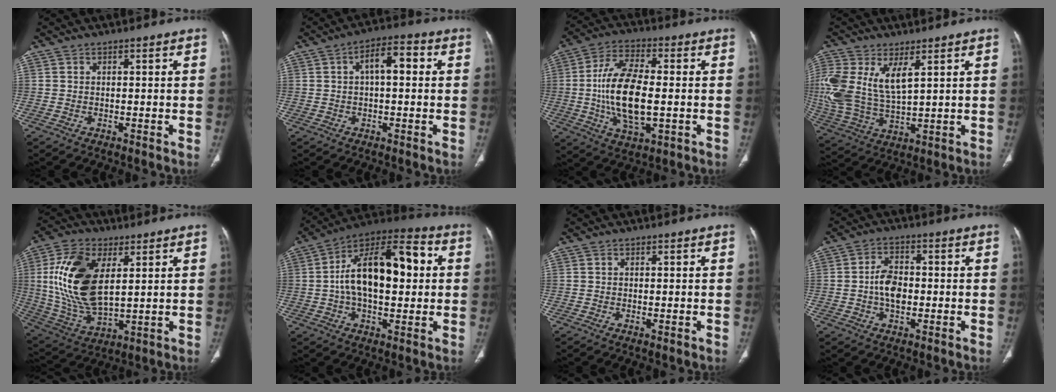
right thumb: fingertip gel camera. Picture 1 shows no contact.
{"total": 6.9, "force": [1.2, 3.1, 6.0], "torque": [-0.091, 0.023, 0.012]}
{"total": 15.9, "force": [-1.2, 7.0, 14.3], "torque": [-0.273, 0.004, -0.020]}
{"total": 15.0, "force": [4.8, 7.2, 12.2], "torque": [-0.284, -0.012, 0.106]}
{"total": 19.1, "force": [4.4, 10.1, 15.6], "torque": [-0.307, -0.019, 0.090]}
{"total": 20.3, "force": [1.9, 10.4, 17.3], "torque": [-0.267, 0.034, 0.024]}
{"total": 0.6, "force": [-0.1, 0.2, 0.6], "torque": [-0.015, -0.004, -0.001]}
{"total": 6.3, "force": [-0.7, 4.0, 4.8], "torque": [-0.077, 0.013, -0.016]}